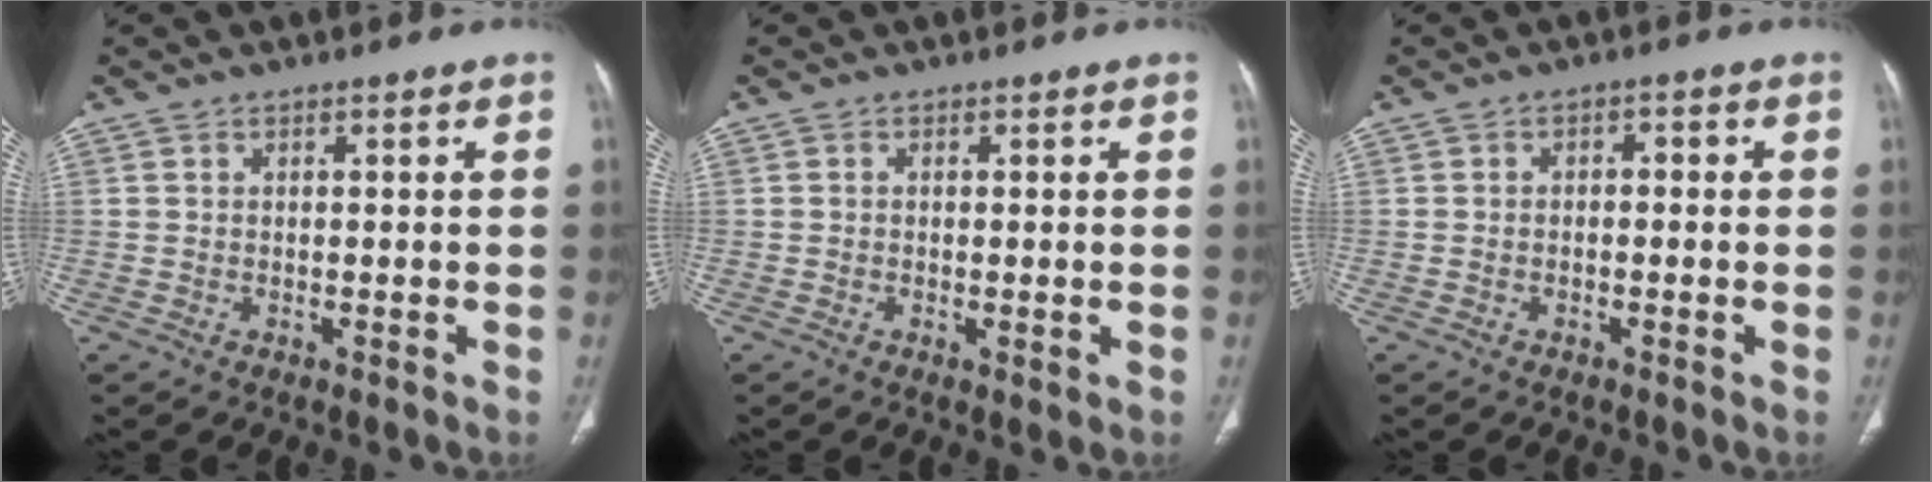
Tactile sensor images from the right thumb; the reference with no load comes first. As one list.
[{"total": 1.0, "force": [-0.2, 0.3, 1.0], "torque": [-0.021, -0.005, -0.004]}, {"total": 1.4, "force": [-0.1, 0.9, 1.1], "torque": [-0.010, 0.008, -0.005]}]